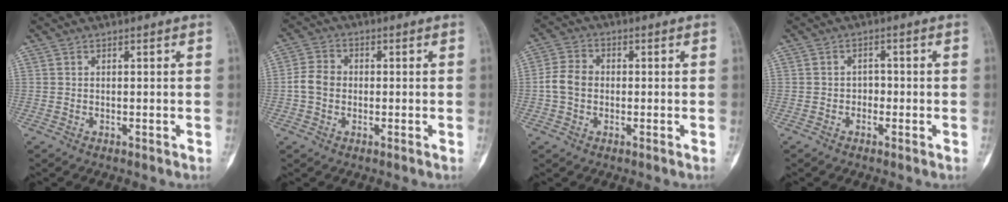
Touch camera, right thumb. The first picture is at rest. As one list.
[{"total": 4.8, "force": [-0.6, 3.8, 2.9], "torque": [-0.053, 0.014, -0.018]}, {"total": 5.4, "force": [-0.6, 4.1, 3.5], "torque": [-0.068, 0.017, -0.020]}, {"total": 1.9, "force": [-0.9, 1.6, 0.6], "torque": [0.009, 0.009, -0.020]}]